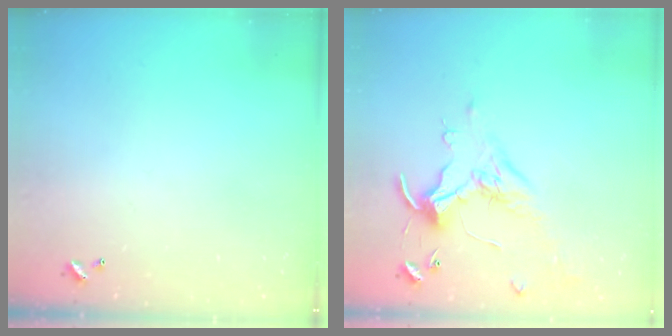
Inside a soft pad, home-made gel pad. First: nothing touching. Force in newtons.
{"total": 0.9, "press": 0.5, "slide": 0.7}